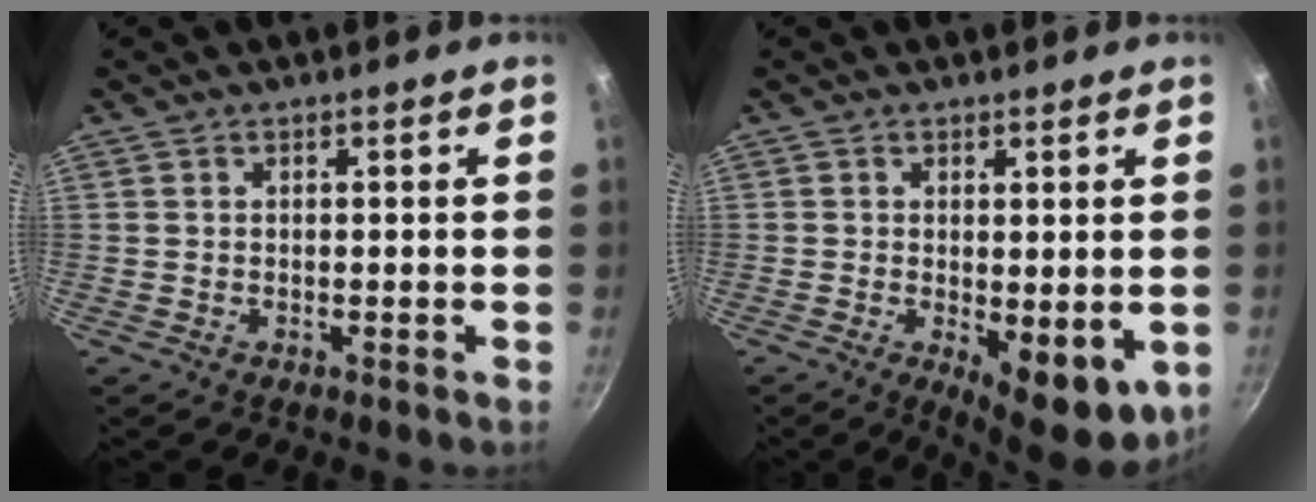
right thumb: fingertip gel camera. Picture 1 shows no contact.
{"total": 9.1, "force": [-1.3, 3.8, 8.1], "torque": [-0.092, -0.009, -0.006]}